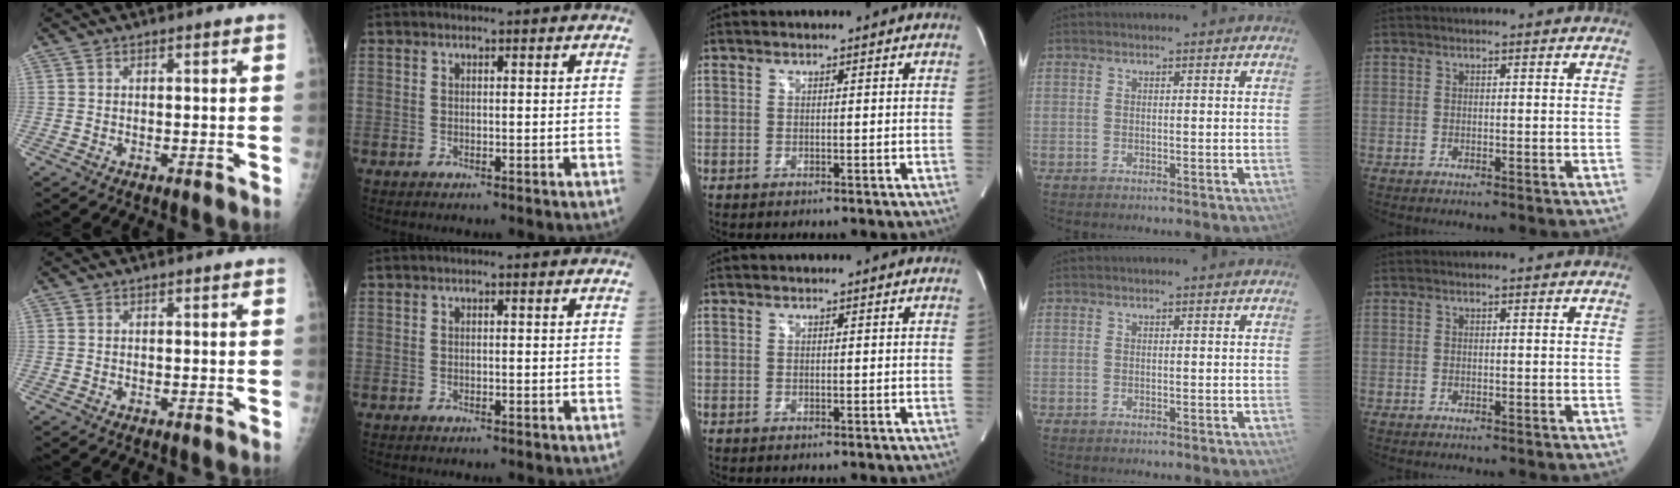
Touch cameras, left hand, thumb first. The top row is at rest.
{}